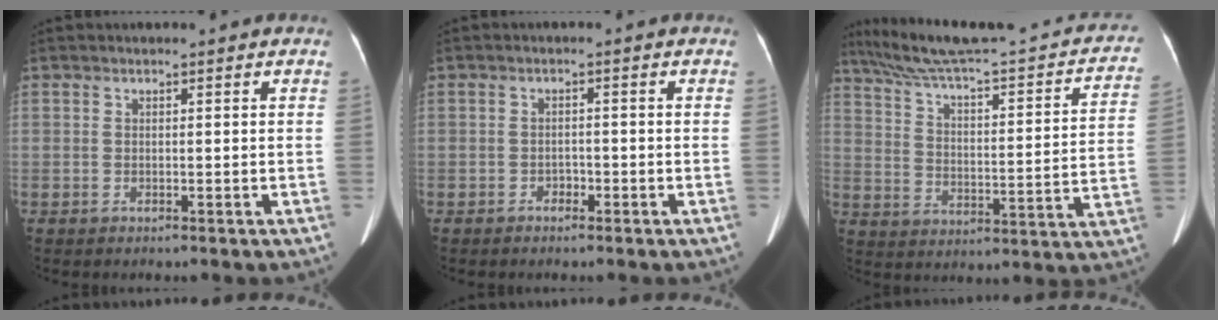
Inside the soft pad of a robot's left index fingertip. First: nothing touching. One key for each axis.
{"total": 1.2, "fx": -0.9, "fy": 0.8, "fz": 0.4, "tx": -0.005, "ty": 0.003, "tz": -0.014}
{"total": 25.9, "fx": 21.6, "fy": 3.2, "fz": 13.9, "tx": -0.204, "ty": -0.003, "tz": 0.283}